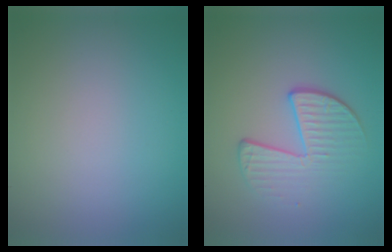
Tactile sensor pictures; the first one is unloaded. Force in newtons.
{"total": 3.8, "press": 2.8, "slide": 2.6}